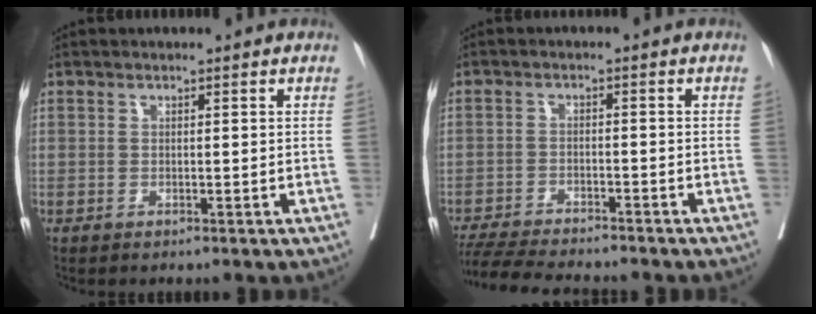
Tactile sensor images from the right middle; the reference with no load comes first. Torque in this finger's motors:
{"motor_torque": [0.31, -0.31, 0.07, 0.03]}